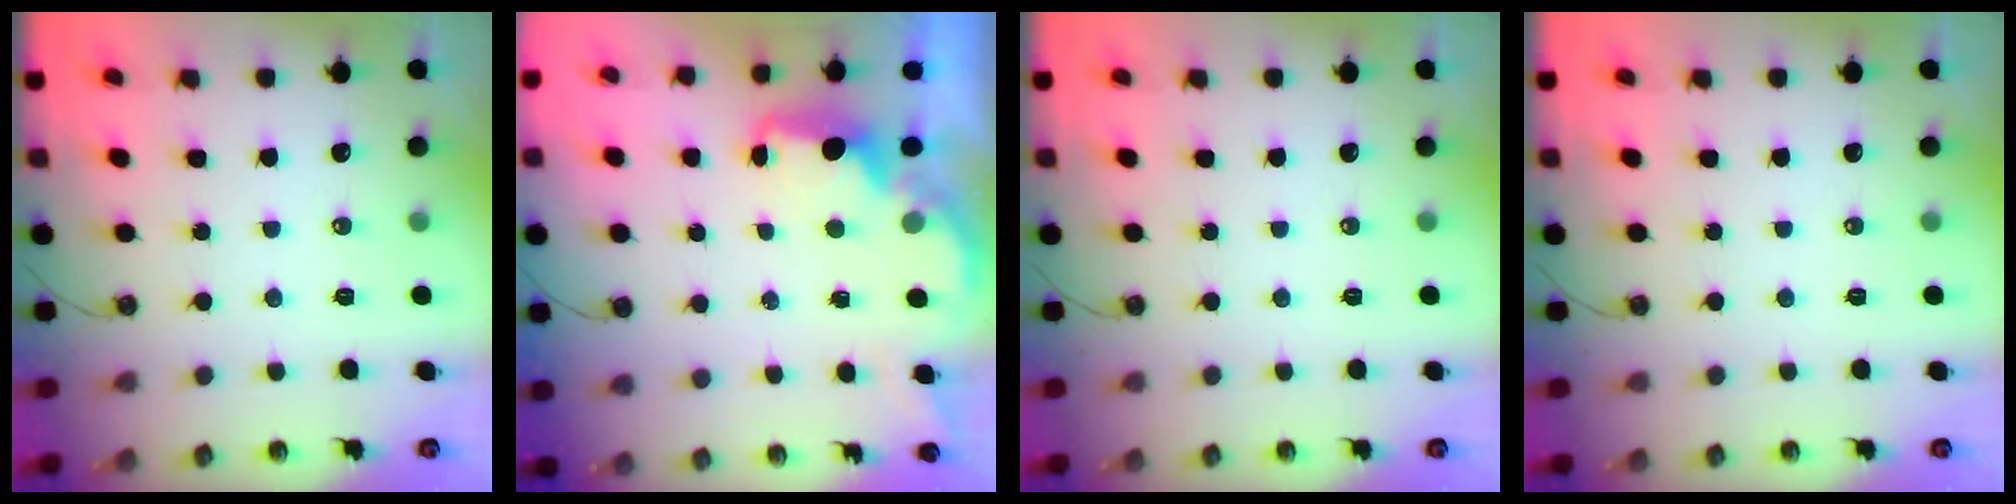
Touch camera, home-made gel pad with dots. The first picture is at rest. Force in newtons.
{"total": 2.3, "press": 2.2, "slide": 0.9}
{"total": 0.0}
{"total": 0.0}